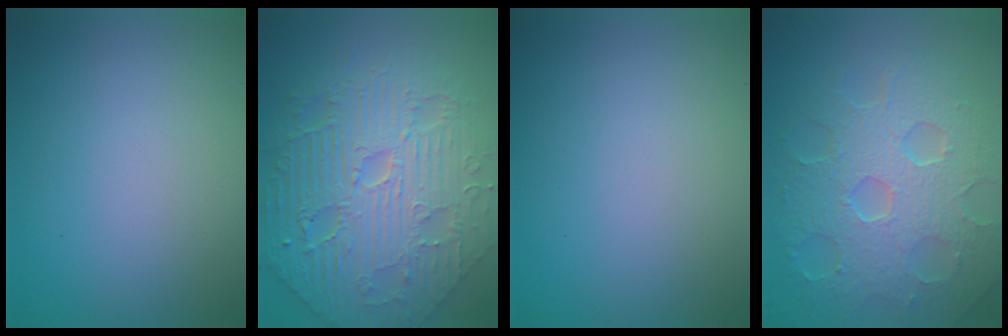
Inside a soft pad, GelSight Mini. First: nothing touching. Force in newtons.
{"total": 9.4, "press": 7.1, "slide": 6.3}
{"total": 0.0}
{"total": 8.6, "press": 6.1, "slide": 6.0}